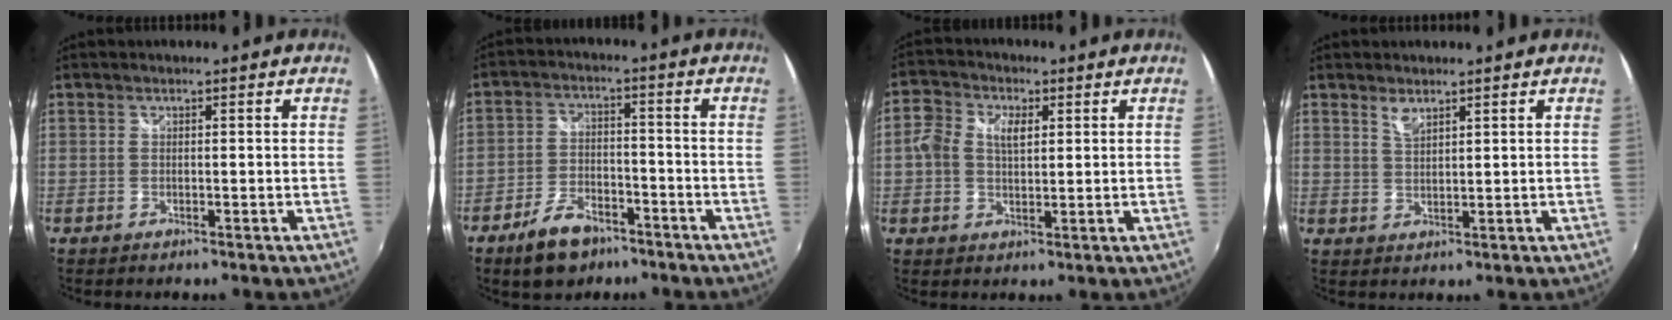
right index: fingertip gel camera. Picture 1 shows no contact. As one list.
[{"total": 8.8, "force": [-6.0, 4.6, 4.4], "torque": [-0.102, 0.010, -0.098]}, {"total": 5.9, "force": [1.0, 4.0, 4.2], "torque": [-0.081, 0.020, 0.016]}, {"total": 2.5, "force": [1.9, 0.8, 1.5], "torque": [-0.026, -0.001, 0.033]}]